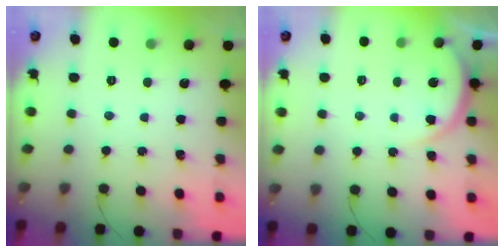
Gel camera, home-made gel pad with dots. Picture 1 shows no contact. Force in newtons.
{"total": 5.2, "press": 5.1, "slide": 0.6}